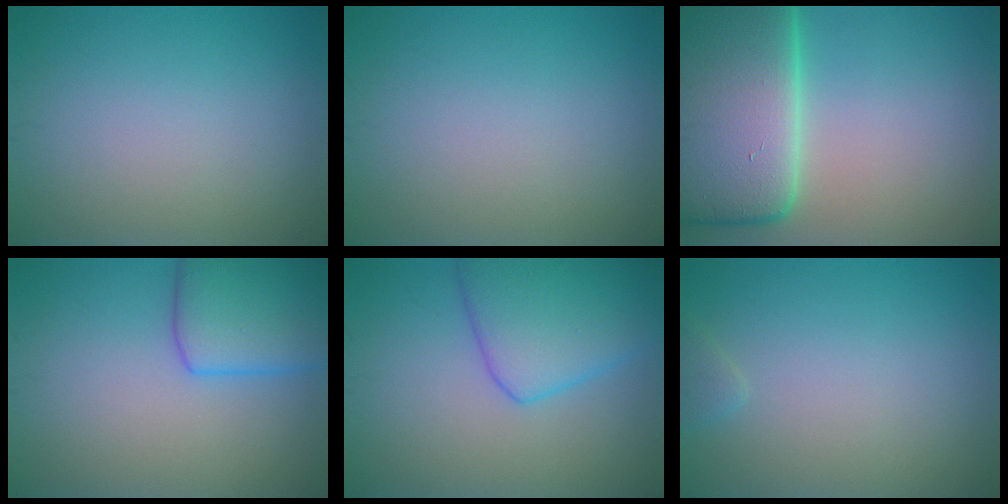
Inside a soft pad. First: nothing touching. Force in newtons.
{"total": 0.0}
{"total": 16.6, "press": 16.6, "slide": 1.6}
{"total": 5.9, "press": 5.9, "slide": 0.1}
{"total": 6.5, "press": 6.5, "slide": 0.3}
{"total": 0.8, "press": 0.8, "slide": 0.1}